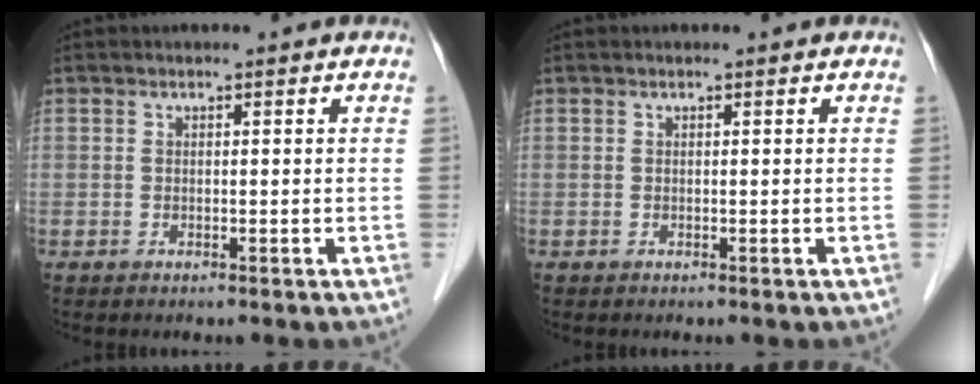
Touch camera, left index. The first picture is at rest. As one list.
[{"total": 0.0}]